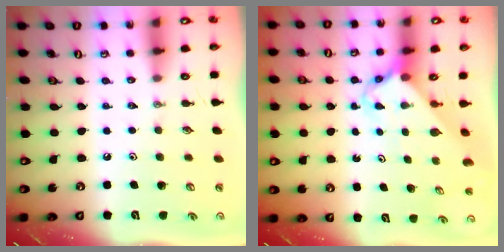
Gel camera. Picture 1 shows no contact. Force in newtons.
{"total": 2.7, "press": 2.7, "slide": 0.2}